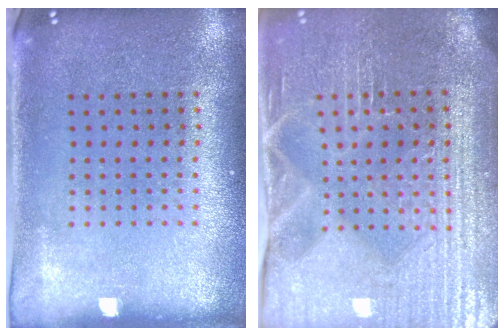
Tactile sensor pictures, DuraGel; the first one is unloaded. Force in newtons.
{"total": 4.2, "press": 4.0, "slide": 1.2}